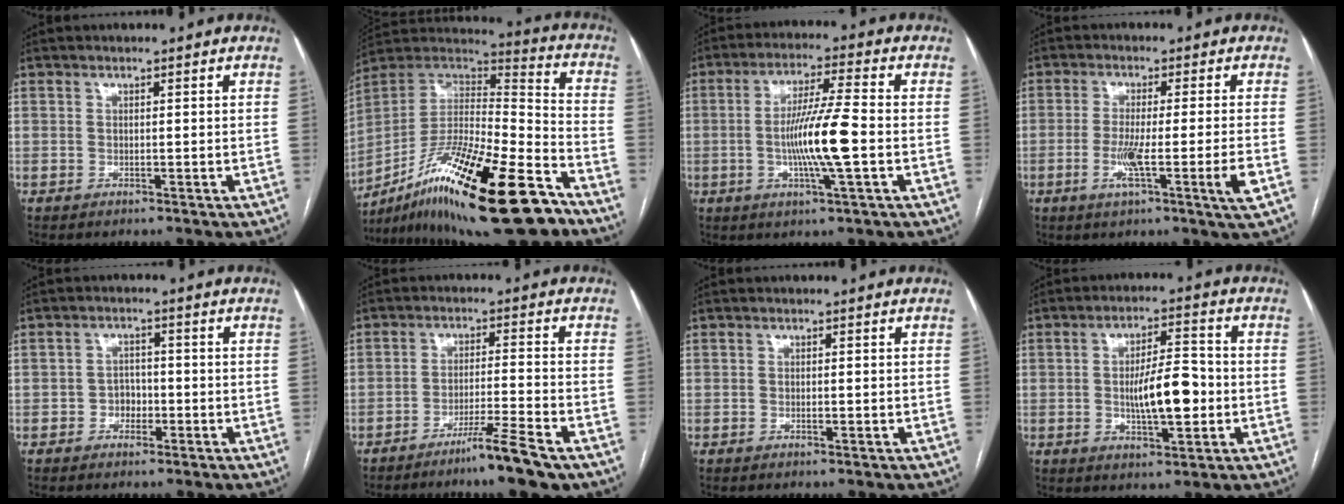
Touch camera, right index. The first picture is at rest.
{"total": 26.7, "force": [-15.8, 4.8, 21.0], "torque": [-0.338, -0.021, -0.271]}
{"total": 10.2, "force": [-1.7, -0.1, 10.1], "torque": [-0.191, -0.005, -0.035]}
{"total": 8.3, "force": [-2.6, -0.9, 7.8], "torque": [-0.139, -0.021, -0.046]}
{"total": 2.8, "force": [-1.0, 2.2, 1.4], "torque": [-0.013, 0.009, -0.018]}
{"total": 7.9, "force": [-5.4, -0.5, 5.7], "torque": [-0.092, -0.018, -0.094]}
{"total": 0.8, "force": [-0.2, 0.1, 0.7], "torque": [-0.015, -0.001, -0.003]}
{"total": 9.2, "force": [-1.2, 2.7, 8.7], "torque": [-0.152, 0.008, -0.017]}